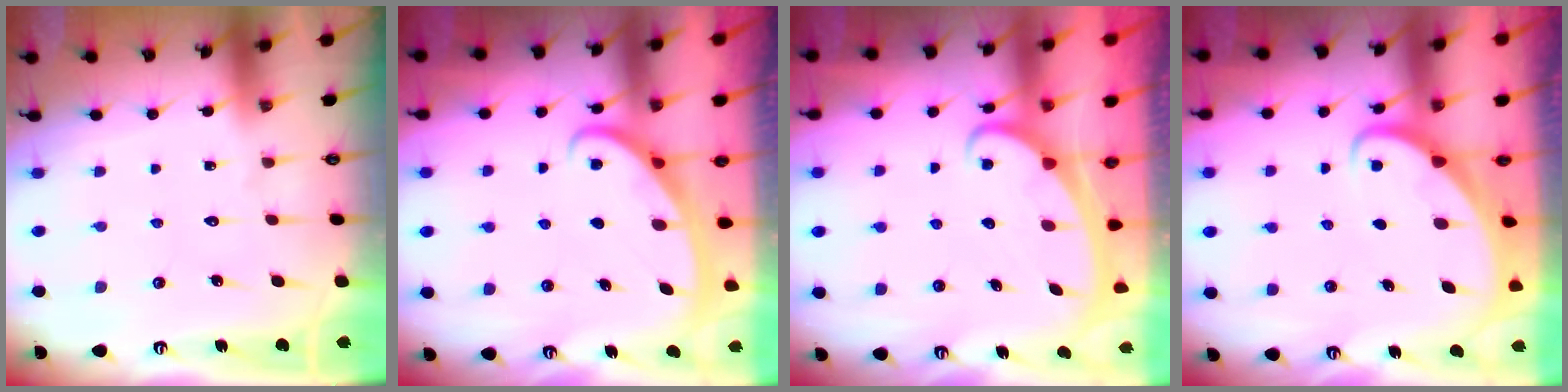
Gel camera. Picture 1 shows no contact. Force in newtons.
{"total": 2.7, "press": 2.7, "slide": 0.3}
{"total": 2.4, "press": 2.4, "slide": 0.3}
{"total": 2.1, "press": 2.1, "slide": 0.2}